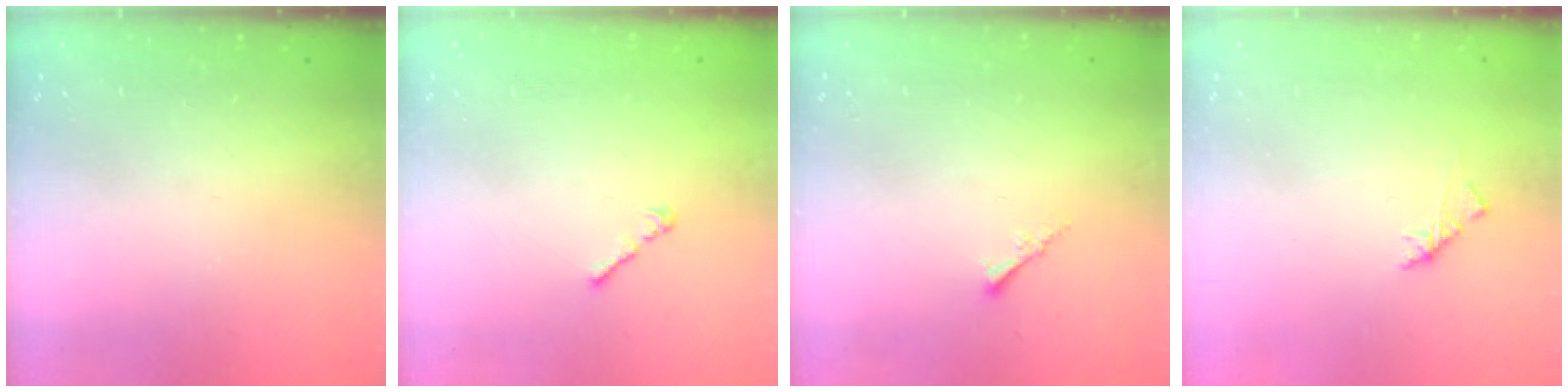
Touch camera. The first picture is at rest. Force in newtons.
{"total": 1.1, "press": 0.9, "slide": 0.5}
{"total": 1.5, "press": 1.5, "slide": 0.4}
{"total": 1.7, "press": 1.6, "slide": 0.5}